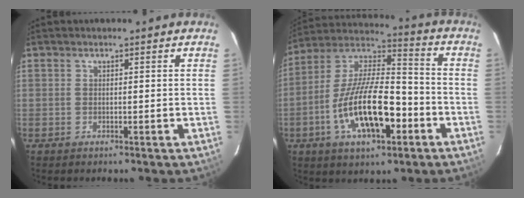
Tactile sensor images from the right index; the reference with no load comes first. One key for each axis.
{"total": 18.6, "fx": -6.7, "fy": 7.5, "fz": 15.6, "tx": -0.303, "ty": 0.001, "tz": -0.117}